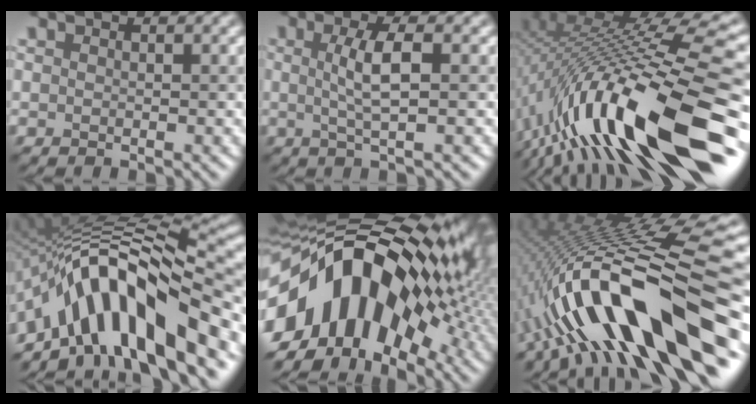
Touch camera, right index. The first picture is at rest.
{"total": 3.7, "force": [0.3, 0.7, 3.6], "torque": [-0.065, 0.004, 0.002]}
{"total": 18.4, "force": [-5.1, 4.3, 17.2], "torque": [-0.279, 0.028, -0.101]}
{"total": 13.6, "force": [-5.6, 5.0, 11.4], "torque": [-0.170, 0.028, -0.099]}
{"total": 18.1, "force": [0.1, 10.8, 14.5], "torque": [-0.222, 0.023, -0.015]}
{"total": 15.5, "force": [-4.7, 3.8, 14.3], "torque": [-0.229, 0.026, -0.068]}